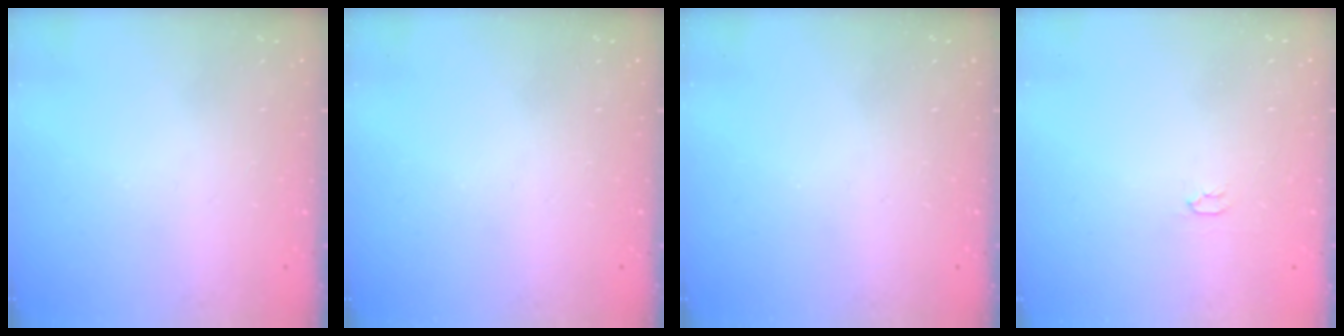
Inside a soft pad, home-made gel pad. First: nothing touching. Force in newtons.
{"total": 0.0}
{"total": 0.0}
{"total": 2.0, "press": 2.0, "slide": 0.3}